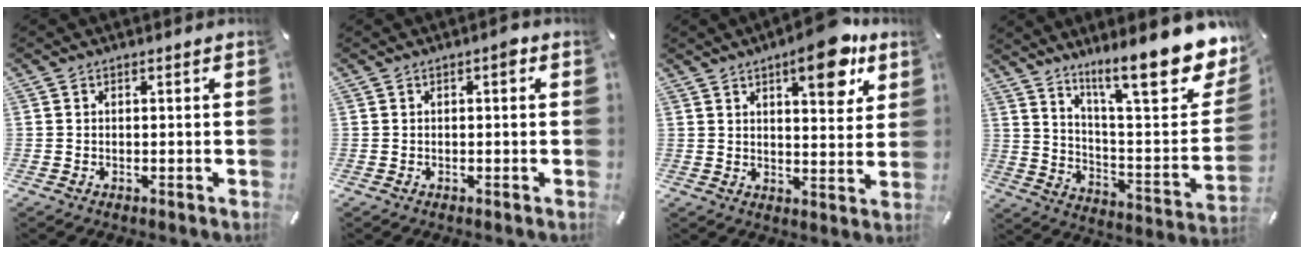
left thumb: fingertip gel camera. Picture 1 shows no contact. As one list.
[{"total": 1.9, "force": [0.2, 0.8, 1.7], "torque": [-0.026, 0.006, -0.001]}, {"total": 12.5, "force": [7.4, 4.7, 8.9], "torque": [-0.106, -0.040, 0.118]}, {"total": 21.6, "force": [15.8, 5.1, 13.8], "torque": [-0.207, -0.122, 0.253]}]